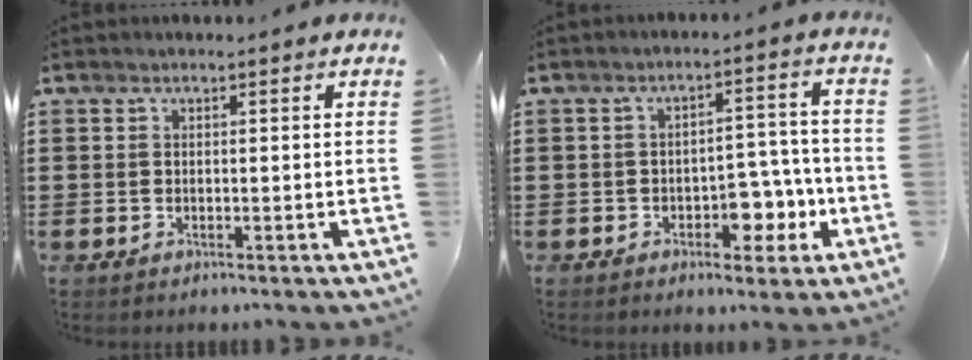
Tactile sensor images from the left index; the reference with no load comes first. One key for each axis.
{"total": 6.1, "fx": -2.7, "fy": 3.7, "fz": 4.0, "tx": -0.053, "ty": 0.009, "tz": -0.052}